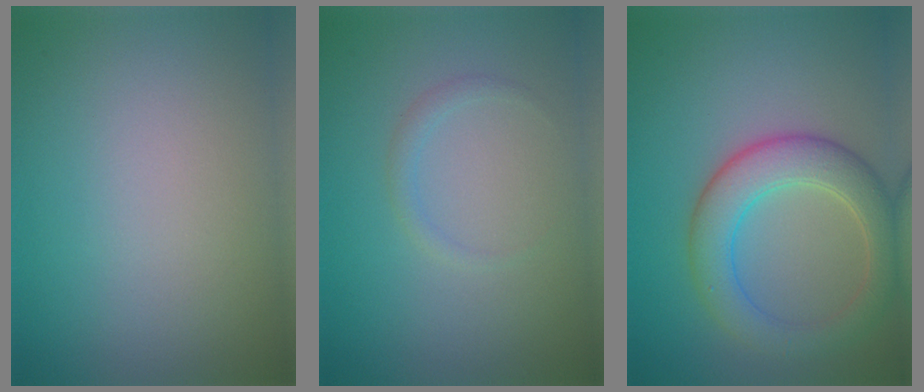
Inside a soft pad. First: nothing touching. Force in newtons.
{"total": 0.9, "press": 0.9, "slide": 0.1}
{"total": 5.5, "press": 5.5, "slide": 0.2}